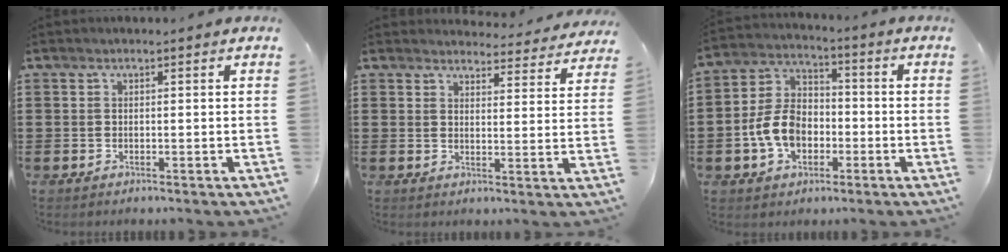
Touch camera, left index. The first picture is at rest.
{"total": 3.8, "force": [3.8, 0.4, 0.4], "torque": [-0.007, -0.028, 0.063]}
{"total": 8.9, "force": [-2.5, 6.3, 5.8], "torque": [-0.145, 0.012, -0.054]}